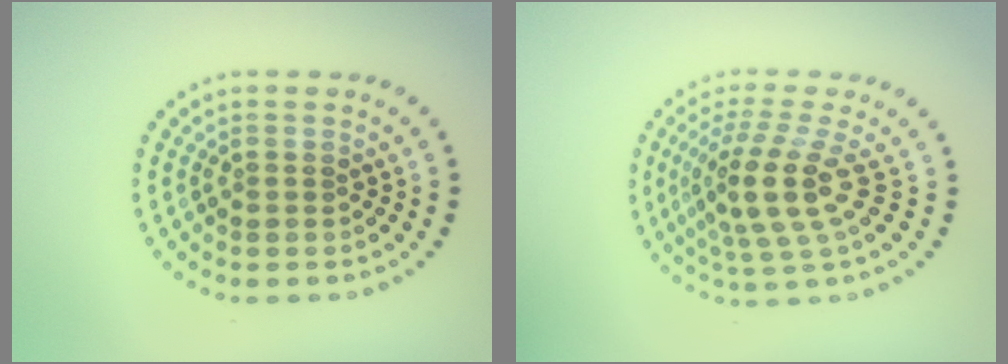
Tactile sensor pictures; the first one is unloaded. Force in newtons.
{"total": 4.3, "press": 3.4, "slide": 2.7}